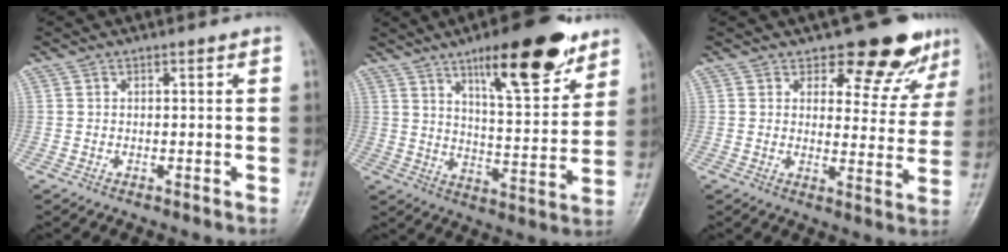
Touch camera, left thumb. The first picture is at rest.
{"total": 17.9, "force": [11.1, 5.2, 13.0], "torque": [-0.160, -0.059, 0.174]}
{"total": 10.3, "force": [8.2, 4.8, 4.2], "torque": [-0.013, -0.061, 0.094]}